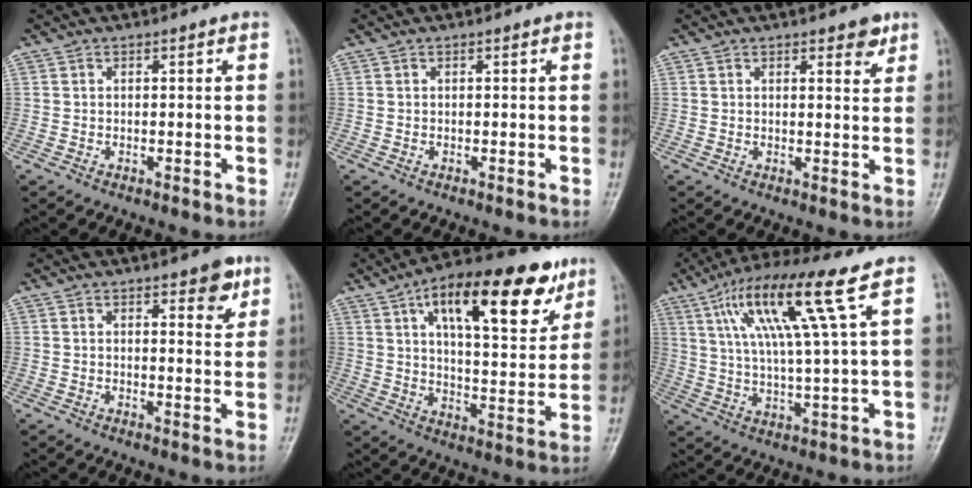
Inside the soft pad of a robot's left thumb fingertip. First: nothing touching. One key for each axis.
{"total": 0.0}
{"total": 3.3, "fx": 2.1, "fy": 1.3, "fz": 2.2, "tx": -0.013, "ty": -0.011, "tz": 0.026}
{"total": 5.3, "fx": 3.1, "fy": 2.0, "fz": 3.9, "tx": -0.033, "ty": -0.016, "tz": 0.035}
{"total": 22.3, "fx": 11.6, "fy": 8.9, "fz": 16.8, "tx": -0.217, "ty": -0.027, "tz": 0.178}
{"total": 15.5, "fx": 6.7, "fy": 0.9, "fz": 14.0, "tx": -0.266, "ty": -0.009, "tz": 0.118}